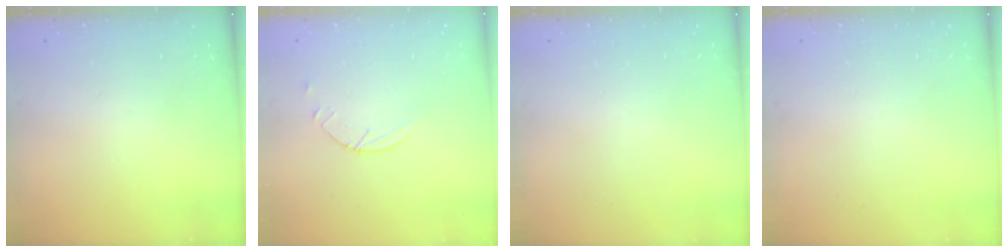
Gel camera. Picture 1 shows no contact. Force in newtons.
{"total": 2.9, "press": 2.8, "slide": 0.3}
{"total": 0.0}
{"total": 0.0}